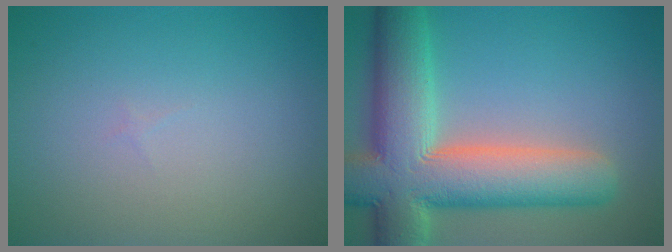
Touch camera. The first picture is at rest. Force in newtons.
{"total": 12.6, "press": 12.6, "slide": 1.2}